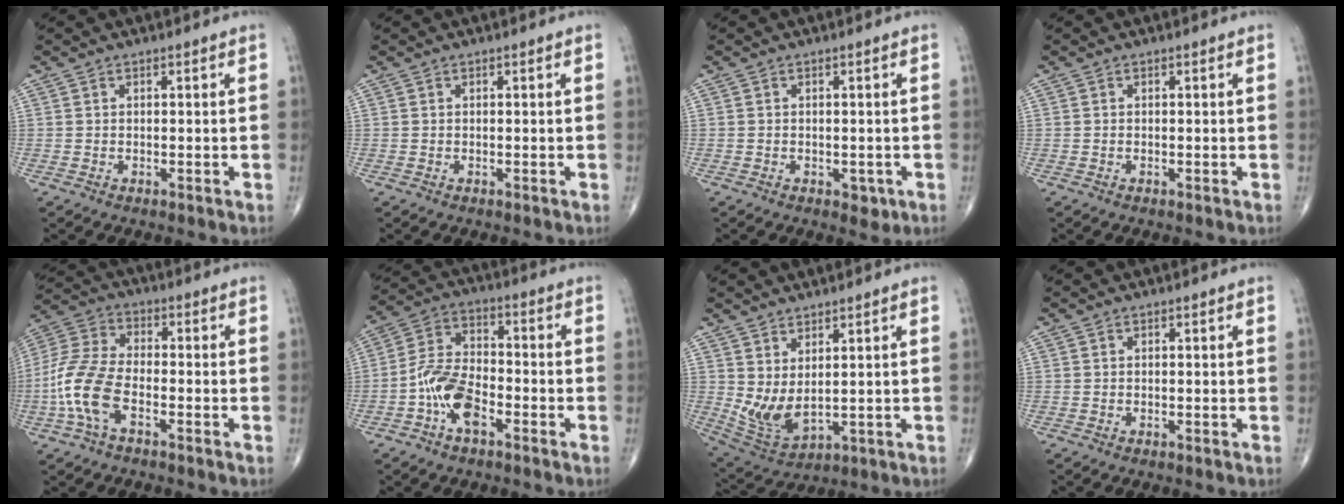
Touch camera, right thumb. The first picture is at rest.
{"total": 0.0}
{"total": 2.3, "force": [-0.8, 1.5, 1.5], "torque": [-0.008, 0.000, -0.006]}
{"total": 0.0}
{"total": 11.7, "force": [-3.9, 5.8, 9.4], "torque": [-0.214, 0.027, -0.083]}
{"total": 10.0, "force": [-4.2, 5.2, 7.5], "torque": [-0.144, 0.034, -0.085]}
{"total": 7.9, "force": [2.0, 3.6, 6.7], "torque": [-0.133, -0.026, 0.057]}
{"total": 0.0}